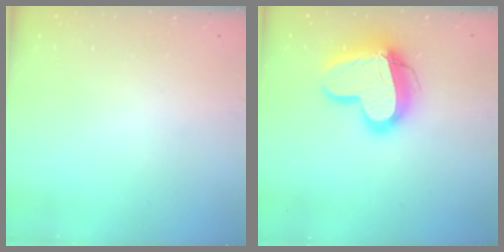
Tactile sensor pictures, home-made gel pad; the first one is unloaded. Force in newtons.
{"total": 16.8, "press": 16.7, "slide": 1.8}